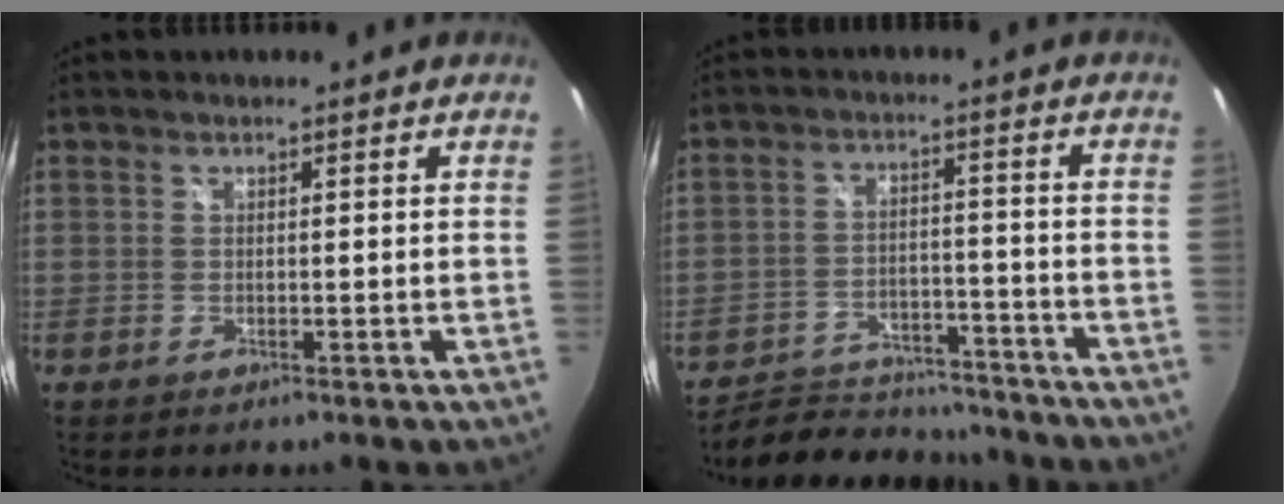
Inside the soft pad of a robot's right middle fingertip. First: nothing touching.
{"total": 16.3, "force": [-14.4, 5.4, 5.2], "torque": [-0.114, 0.009, -0.200]}